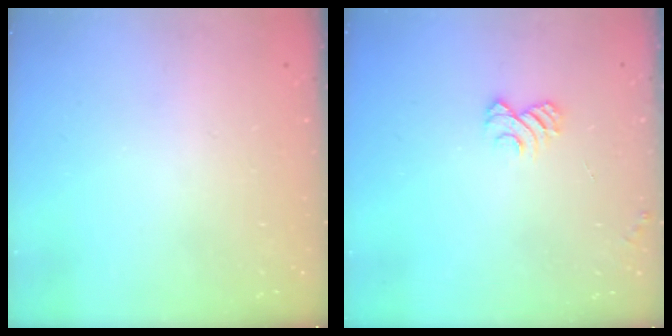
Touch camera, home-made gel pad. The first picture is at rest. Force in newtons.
{"total": 5.2, "press": 5.1, "slide": 0.5}